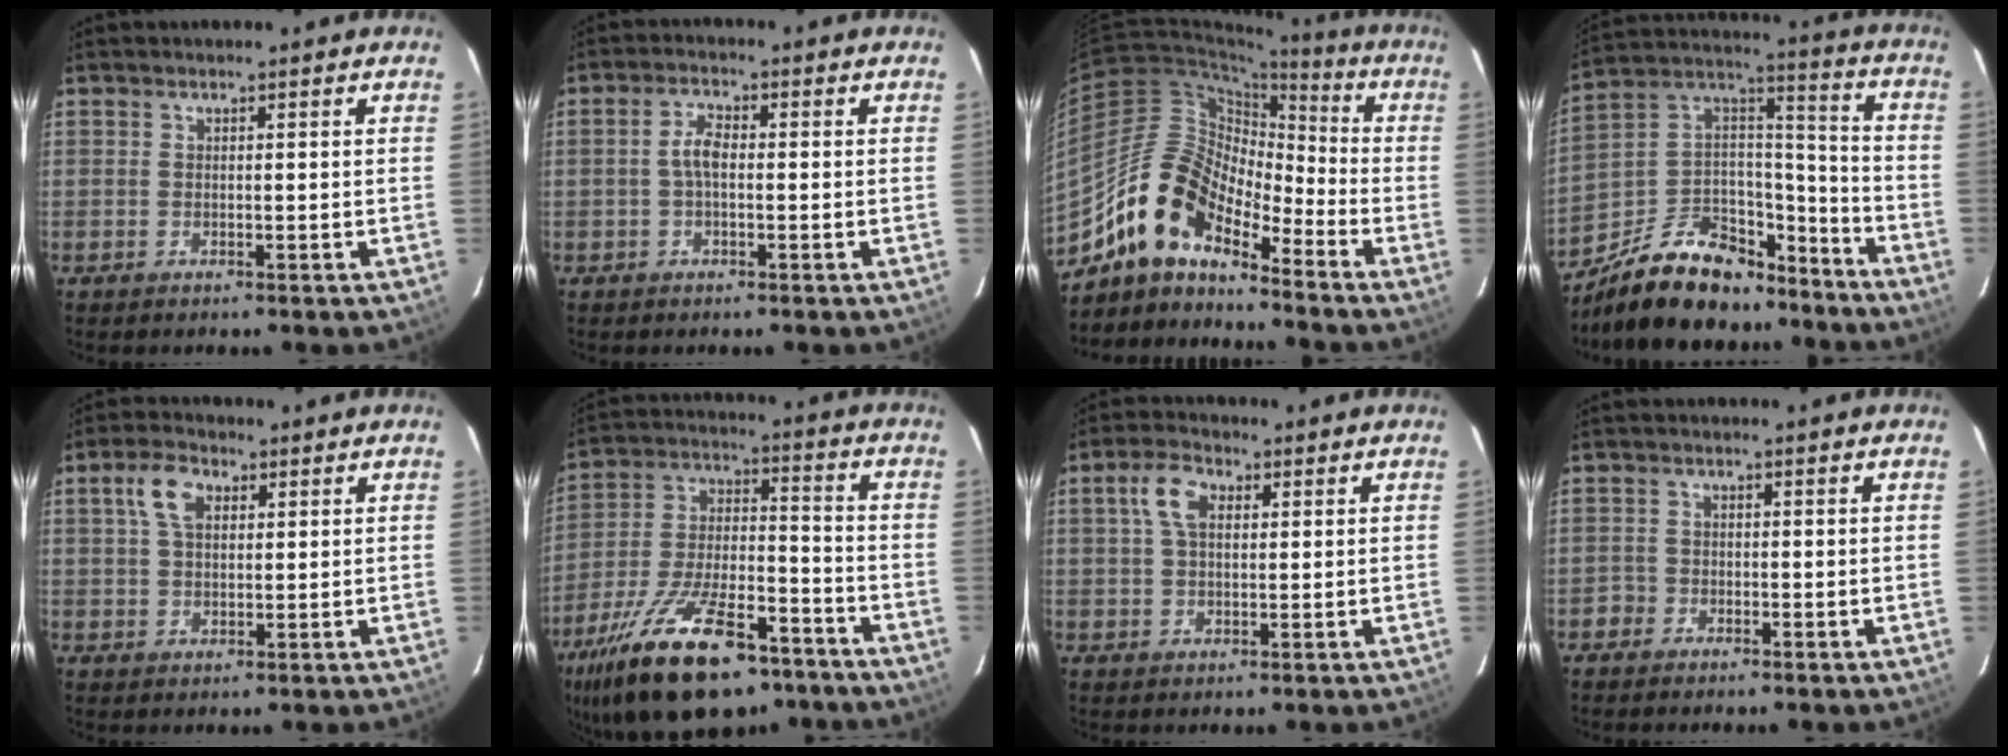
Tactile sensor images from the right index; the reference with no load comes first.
{"total": 3.2, "force": [-0.4, 1.4, 2.9], "torque": [-0.062, 0.010, -0.007]}
{"total": 15.8, "force": [-11.5, 5.7, 9.1], "torque": [-0.152, 0.005, -0.233]}
{"total": 21.4, "force": [-15.6, 10.6, 10.0], "torque": [-0.213, 0.053, -0.240]}
{"total": 5.9, "force": [2.3, 3.5, 4.2], "torque": [-0.082, 0.019, 0.042]}
{"total": 25.1, "force": [-16.5, 10.3, 15.7], "torque": [-0.304, -0.019, -0.262]}
{"total": 5.6, "force": [1.7, 3.4, 4.2], "torque": [-0.082, 0.019, 0.032]}
{"total": 1.7, "force": [-1.2, 1.3, -0.1], "torque": [-0.001, 0.006, -0.023]}